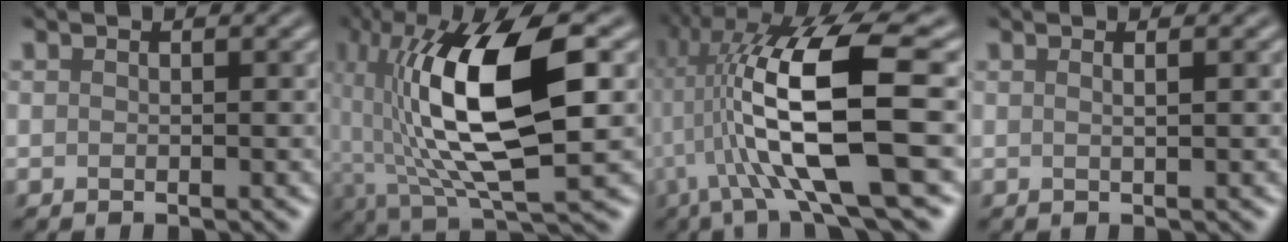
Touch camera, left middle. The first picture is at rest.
{"total": 12.5, "force": [1.0, 4.2, 11.7], "torque": [-0.210, 0.004, 0.021]}
{"total": 14.3, "force": [0.1, 3.1, 14.0], "torque": [-0.242, 0.013, 0.010]}
{"total": 1.8, "force": [0.7, 0.8, 1.4], "torque": [-0.004, 0.000, -0.008]}